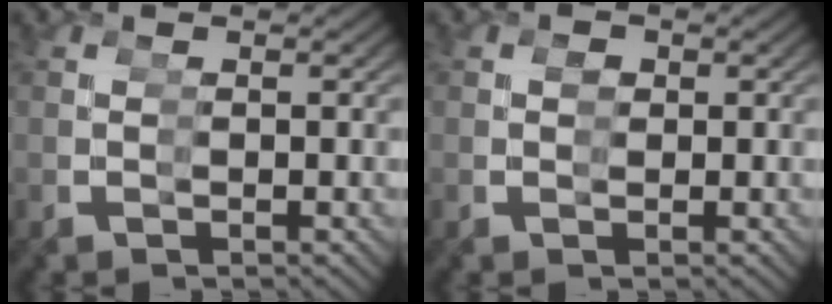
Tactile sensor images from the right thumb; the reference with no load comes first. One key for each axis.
{"total": 0.7, "fx": 0.3, "fy": 0.5, "fz": -0.3, "tx": 0.005, "ty": -0.004, "tz": 0.007}